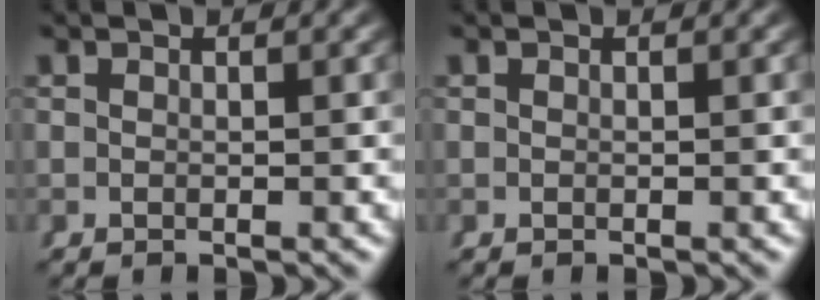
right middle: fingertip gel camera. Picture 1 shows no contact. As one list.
[{"total": 0.0}]